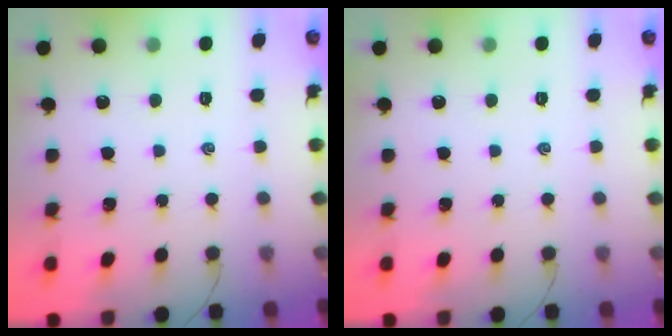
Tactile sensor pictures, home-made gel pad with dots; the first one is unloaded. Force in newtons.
{"total": 0.0}